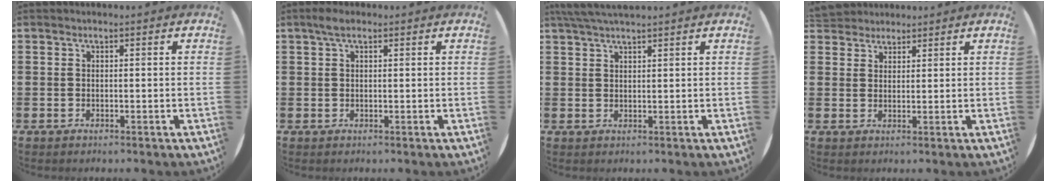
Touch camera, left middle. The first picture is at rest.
{"total": 1.9, "force": [1.1, 0.8, 1.4], "torque": [-0.030, 0.007, 0.019]}
{"total": 2.8, "force": [2.5, 0.1, 1.2], "torque": [-0.029, 0.001, 0.046]}
{"total": 2.8, "force": [2.6, 0.9, -0.3], "torque": [-0.001, 0.000, 0.052]}